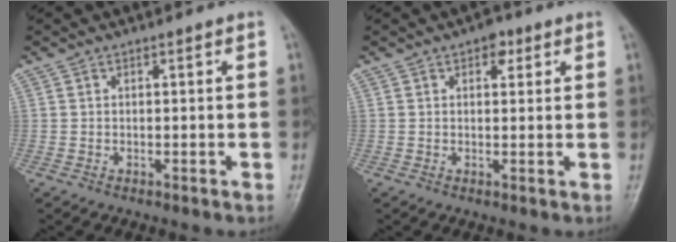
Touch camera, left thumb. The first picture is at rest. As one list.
[{"total": 3.0, "force": [1.5, 1.8, 1.9], "torque": [-0.012, -0.001, 0.017]}]